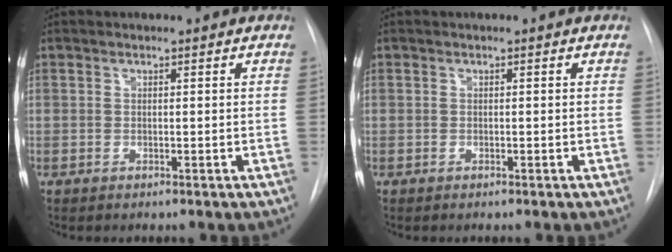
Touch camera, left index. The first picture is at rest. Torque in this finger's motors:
{"motor_torque": [0.00, 0.00, 0.00, 0.00]}